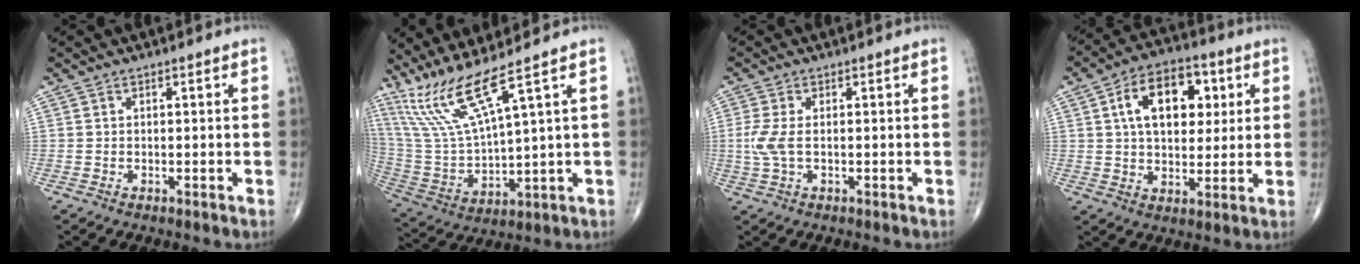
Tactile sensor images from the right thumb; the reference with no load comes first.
{"total": 12.3, "force": [8.8, -0.8, 8.6], "torque": [-0.192, -0.050, 0.189]}
{"total": 4.1, "force": [-0.1, 1.8, 3.7], "torque": [-0.104, 0.000, -0.003]}
{"total": 14.8, "force": [4.0, 9.1, 10.9], "torque": [-0.140, 0.005, 0.061]}